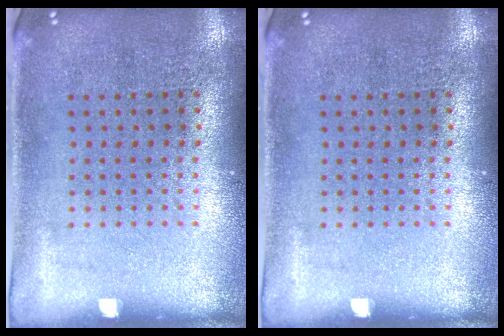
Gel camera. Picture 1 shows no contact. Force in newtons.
{"total": 0.0}